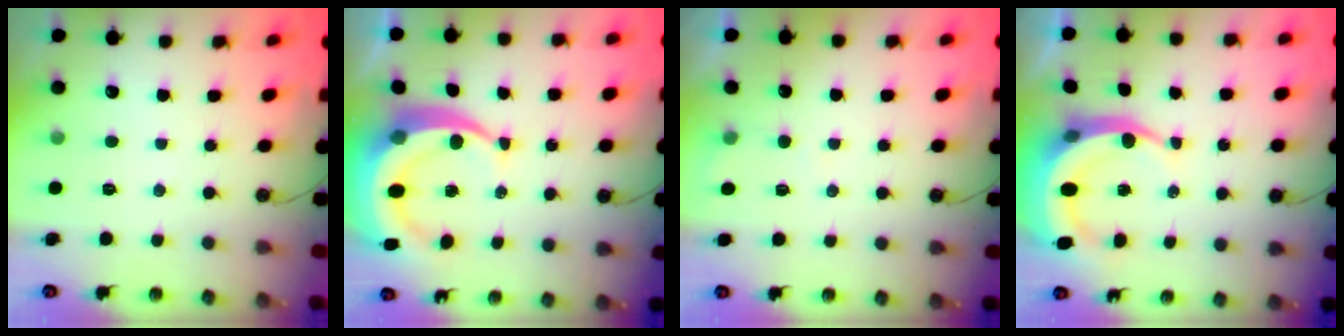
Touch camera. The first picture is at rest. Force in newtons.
{"total": 11.0, "press": 10.9, "slide": 1.3}
{"total": 3.0, "press": 3.0, "slide": 0.3}
{"total": 9.3, "press": 9.1, "slide": 2.0}